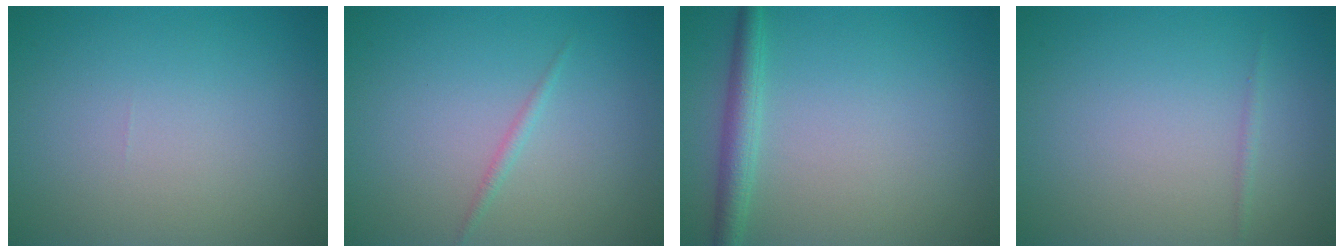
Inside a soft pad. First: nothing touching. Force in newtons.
{"total": 0.8, "press": 0.8, "slide": 0.1}
{"total": 2.4, "press": 2.4, "slide": 0.0}
{"total": 0.5, "press": 0.5, "slide": 0.0}